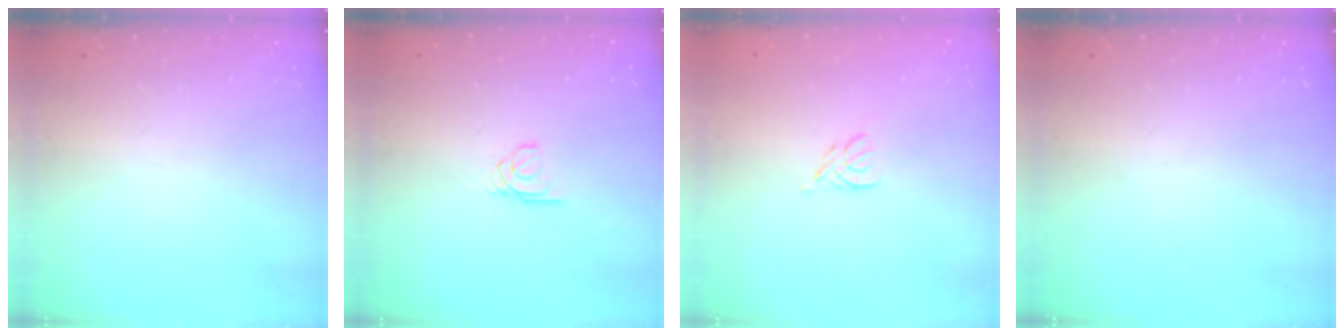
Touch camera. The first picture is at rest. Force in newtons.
{"total": 1.7, "press": 1.7, "slide": 0.2}
{"total": 2.9, "press": 2.8, "slide": 0.6}
{"total": 0.0}